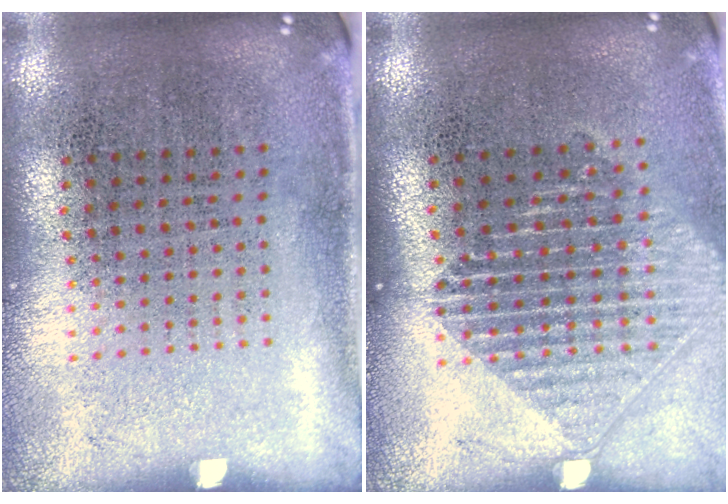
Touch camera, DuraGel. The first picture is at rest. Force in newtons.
{"total": 1.6, "press": 1.4, "slide": 0.7}